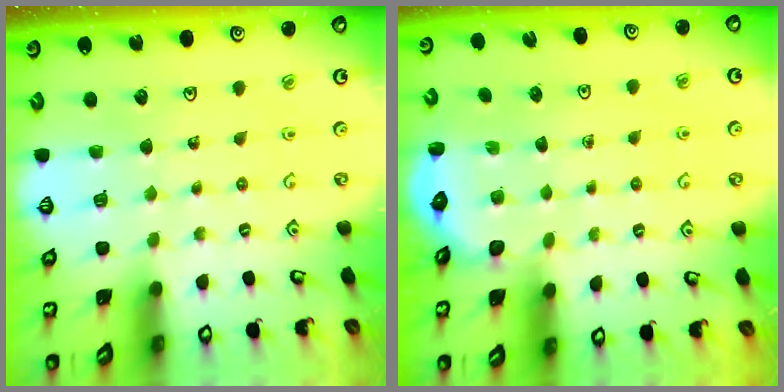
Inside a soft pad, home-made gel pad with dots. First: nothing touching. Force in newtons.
{"total": 3.0, "press": 2.6, "slide": 1.4}